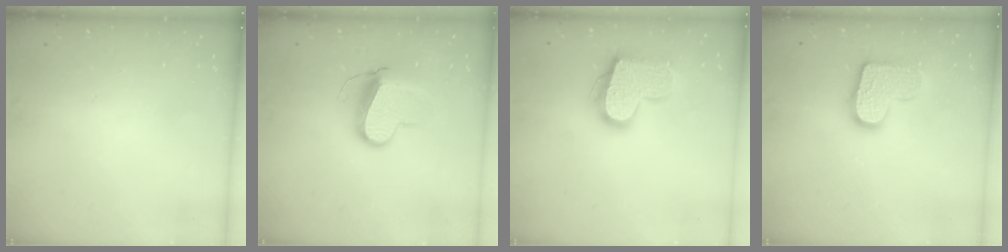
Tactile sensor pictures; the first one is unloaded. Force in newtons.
{"total": 10.9, "press": 10.8, "slide": 1.3}
{"total": 16.9, "press": 16.8, "slide": 1.2}
{"total": 12.8, "press": 12.8, "slide": 0.8}